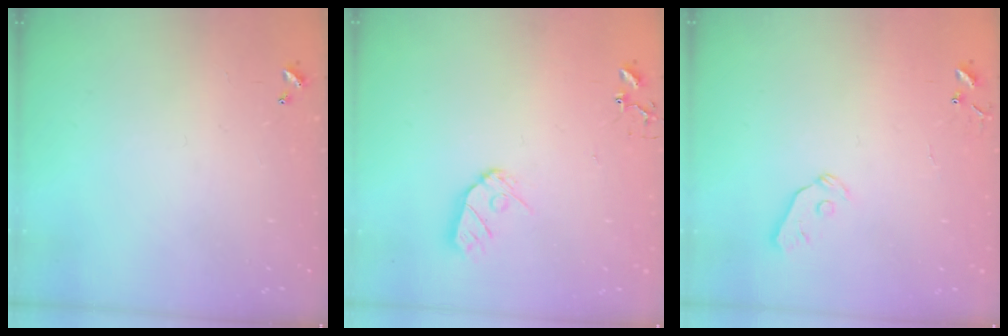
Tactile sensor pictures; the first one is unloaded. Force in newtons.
{"total": 8.6, "press": 8.5, "slide": 0.7}
{"total": 5.9, "press": 5.8, "slide": 0.7}